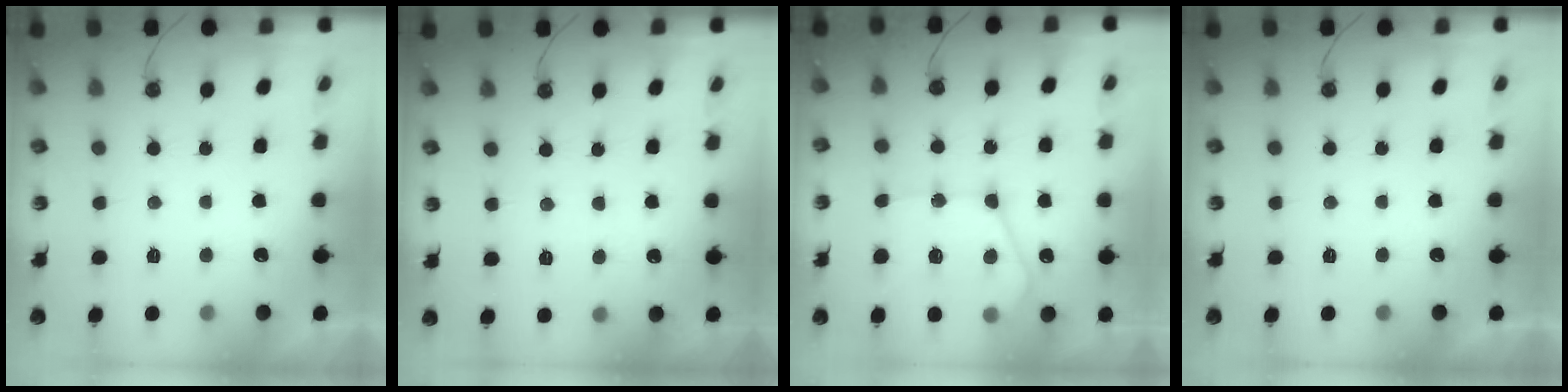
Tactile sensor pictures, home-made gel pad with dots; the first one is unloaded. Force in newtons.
{"total": 2.7, "press": 2.6, "slide": 0.6}
{"total": 17.8, "press": 17.7, "slide": 1.7}
{"total": 0.0}